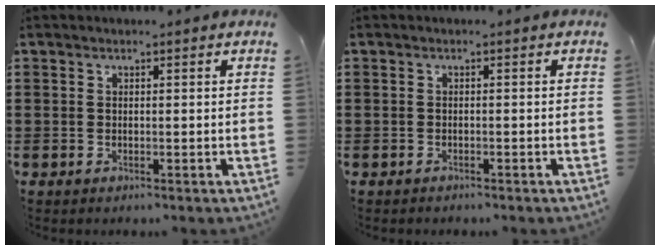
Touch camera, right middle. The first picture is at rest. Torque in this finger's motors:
{"motor_torque": [-0.26, 0.14, 0.04, -0.01]}